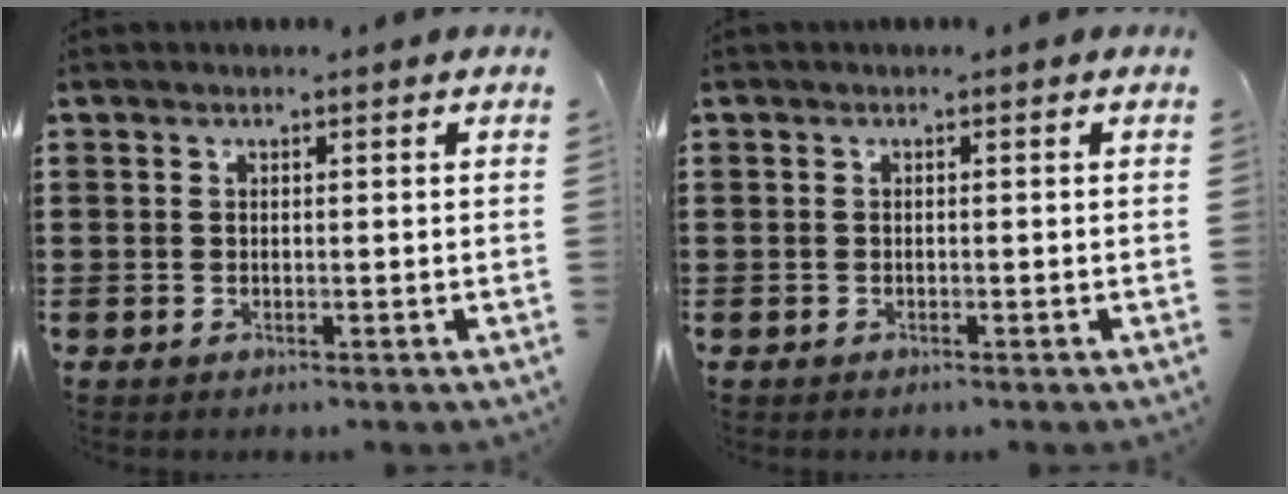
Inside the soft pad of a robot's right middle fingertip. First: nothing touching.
{"total": 0.6, "force": [-0.5, 0.3, 0.1], "torque": [-0.002, 0.002, -0.011]}